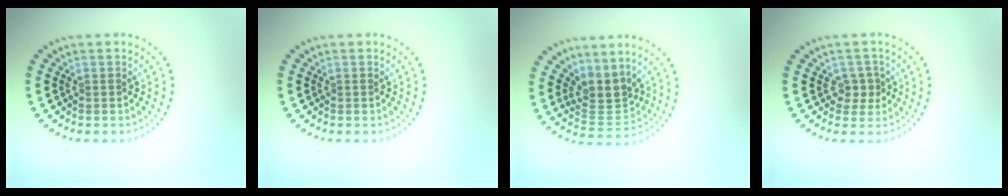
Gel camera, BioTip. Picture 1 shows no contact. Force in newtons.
{"total": 0.0}
{"total": 3.5, "press": 2.7, "slide": 2.2}
{"total": 1.8, "press": 1.7, "slide": 0.7}